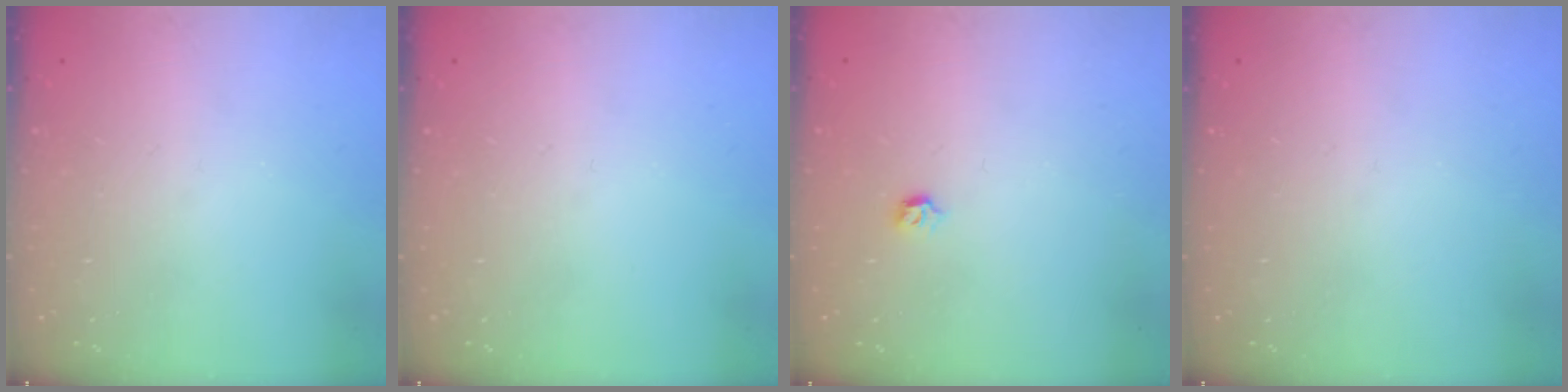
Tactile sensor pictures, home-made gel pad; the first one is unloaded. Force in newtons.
{"total": 0.0}
{"total": 2.8, "press": 2.7, "slide": 0.8}
{"total": 0.0}